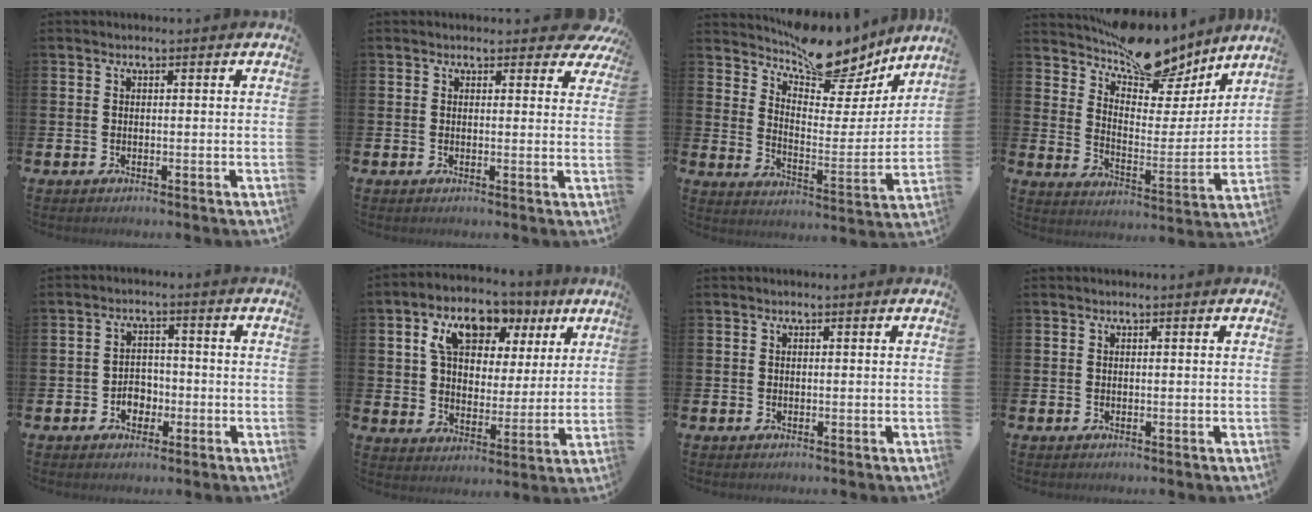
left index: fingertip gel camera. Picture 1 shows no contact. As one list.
[{"total": 1.8, "force": [1.5, 0.9, 0.4], "torque": [0.005, -0.004, 0.023]}, {"total": 10.6, "force": [9.5, 3.3, 3.5], "torque": [-0.069, -0.080, 0.164]}, {"total": 12.0, "force": [10.6, 4.1, 4.1], "torque": [-0.085, -0.080, 0.185]}, {"total": 3.3, "force": [-1.4, 2.5, 1.5], "torque": [-0.025, 0.001, -0.032]}, {"total": 10.4, "force": [6.6, 5.8, 5.5], "torque": [-0.113, -0.009, 0.113]}, {"total": 0.0}, {"total": 0.0}]